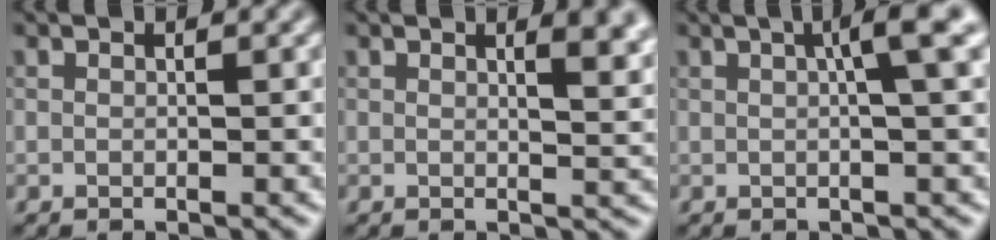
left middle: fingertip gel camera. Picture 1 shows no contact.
{"total": 4.6, "force": [2.1, 1.9, 3.6], "torque": [-0.020, 0.008, 0.023]}
{"total": 4.6, "force": [1.0, 0.9, 4.4], "torque": [-0.055, 0.017, 0.013]}